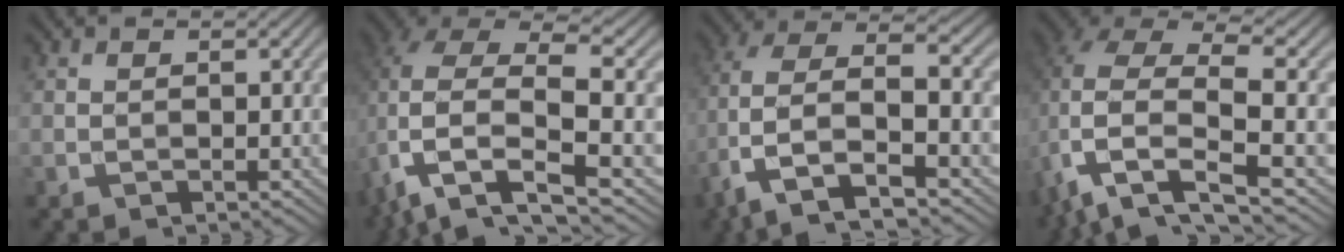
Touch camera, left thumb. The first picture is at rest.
{"total": 12.0, "force": [-2.3, 5.8, 10.2], "torque": [-0.230, -0.016, -0.035]}
{"total": 11.0, "force": [-3.4, 5.3, 9.0], "torque": [-0.198, -0.003, -0.069]}
{"total": 11.1, "force": [-2.9, 5.2, 9.4], "torque": [-0.214, -0.017, -0.050]}